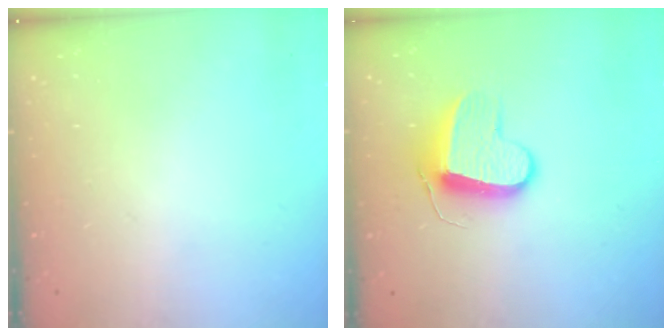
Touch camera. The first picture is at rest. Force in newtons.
{"total": 9.9, "press": 9.9, "slide": 0.6}